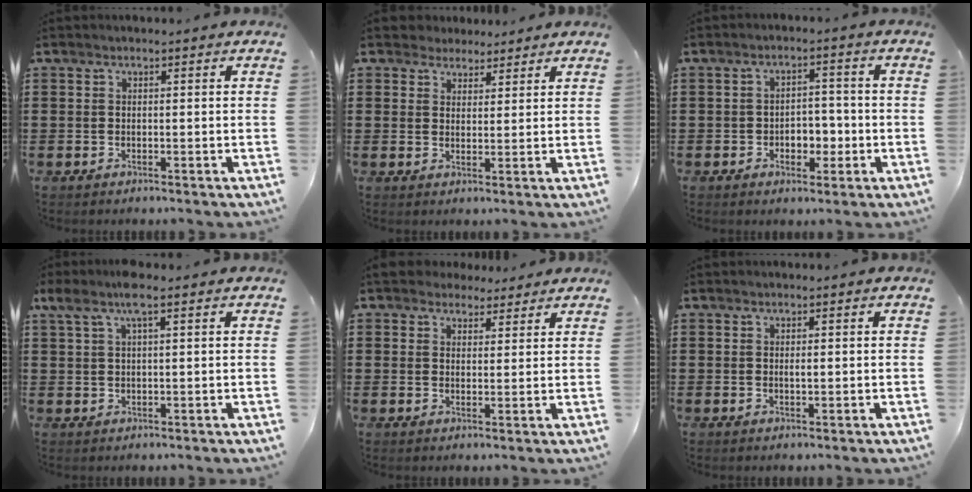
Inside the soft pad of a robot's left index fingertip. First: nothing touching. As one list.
[{"total": 3.1, "force": [2.6, 1.6, -0.2], "torque": [-0.009, 0.007, 0.051]}, {"total": 4.0, "force": [-1.3, 2.8, 2.5], "torque": [-0.046, 0.003, -0.030]}, {"total": 4.6, "force": [2.3, 0.9, 3.9], "torque": [-0.082, 0.005, 0.040]}, {"total": 3.9, "force": [3.4, 1.9, 0.5], "torque": [-0.023, 0.004, 0.065]}, {"total": 0.9, "force": [0.2, 0.2, 0.9], "torque": [-0.018, -0.001, 0.004]}]